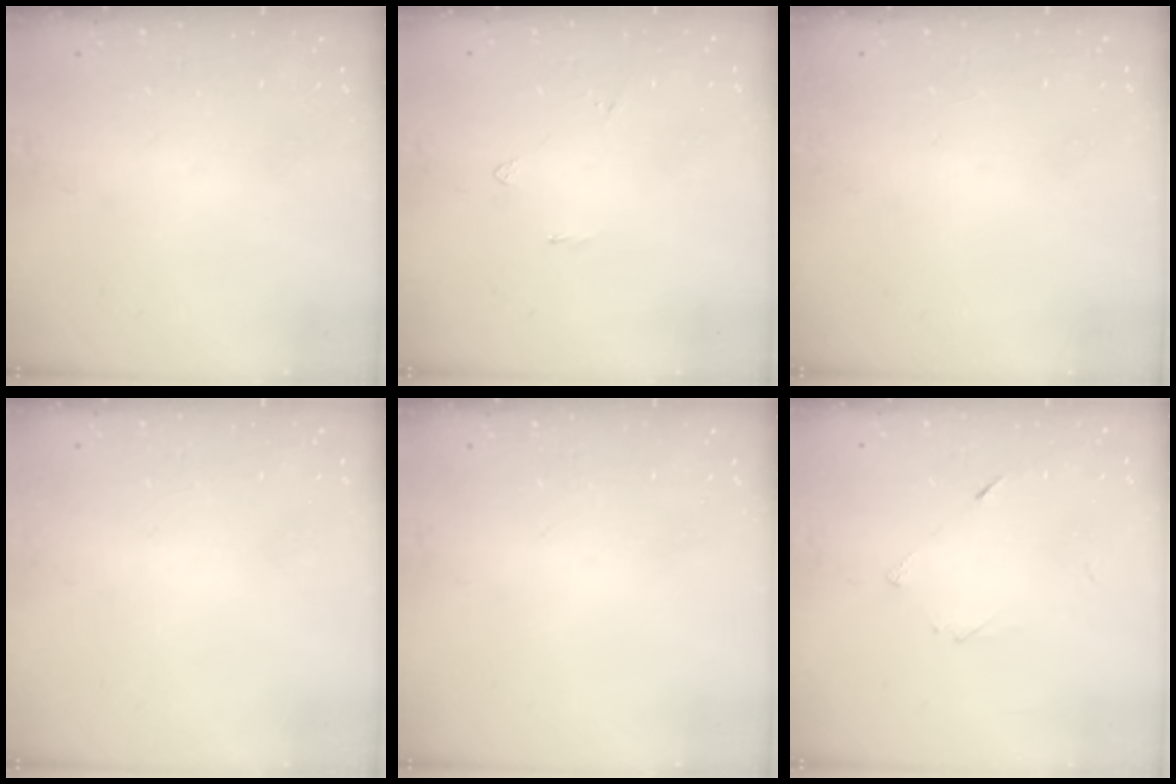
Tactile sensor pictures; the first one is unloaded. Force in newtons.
{"total": 2.0, "press": 2.0, "slide": 0.5}
{"total": 1.7, "press": 1.6, "slide": 0.2}
{"total": 2.0, "press": 2.0, "slide": 0.1}
{"total": 0.0}
{"total": 3.5, "press": 3.5, "slide": 0.3}